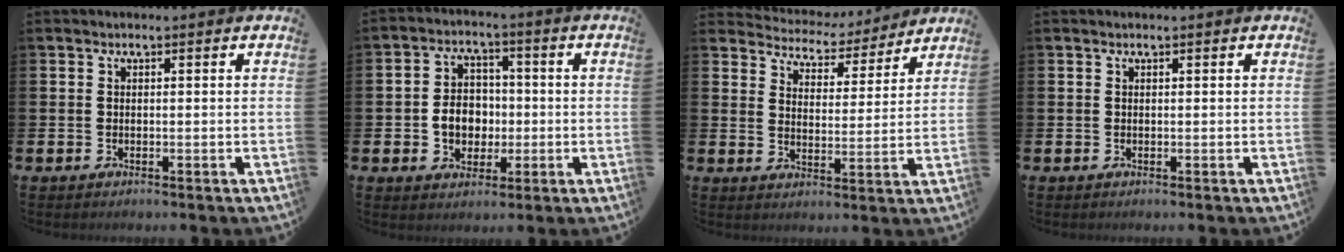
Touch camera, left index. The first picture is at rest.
{"total": 5.6, "force": [-0.8, 4.8, 2.9], "torque": [-0.045, 0.008, -0.022]}
{"total": 4.9, "force": [4.7, 1.4, 0.0], "torque": [-0.023, -0.042, 0.077]}
{"total": 0.0}